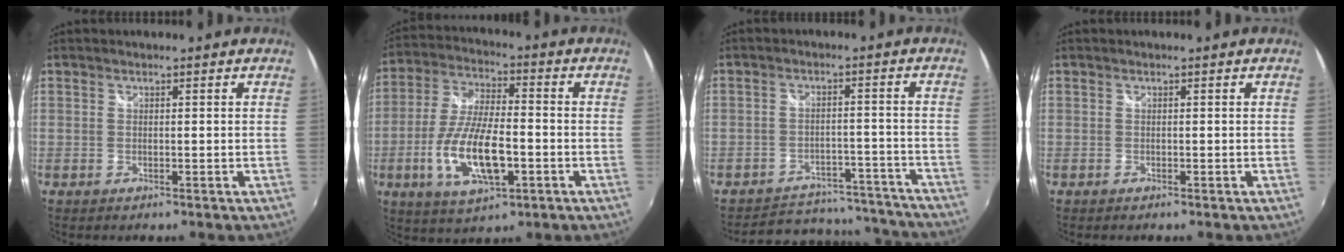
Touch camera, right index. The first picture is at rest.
{"total": 14.2, "force": [-4.5, 5.3, 12.4], "torque": [-0.258, -0.012, -0.080]}
{"total": 17.7, "force": [-16.0, 6.4, 3.9], "torque": [-0.085, 0.043, -0.189]}
{"total": 0.0}